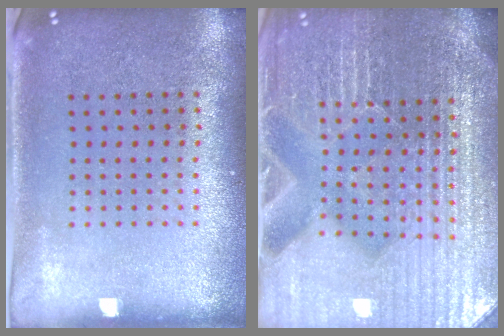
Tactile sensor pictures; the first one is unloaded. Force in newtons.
{"total": 5.4, "press": 5.0, "slide": 2.1}